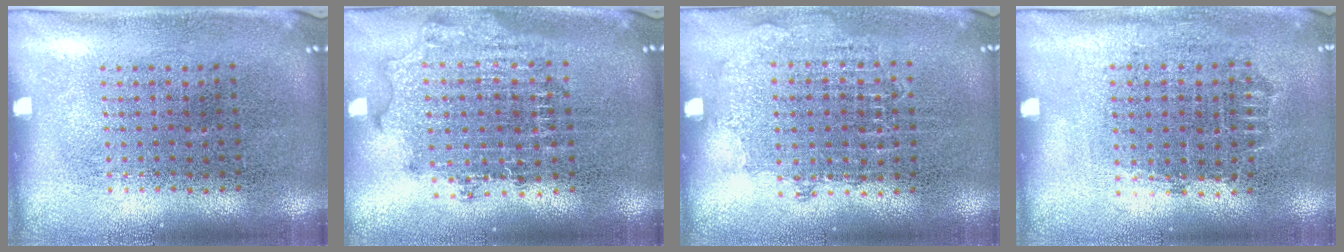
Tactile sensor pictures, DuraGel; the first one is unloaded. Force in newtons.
{"total": 1.9, "press": 1.5, "slide": 1.1}
{"total": 0.7, "press": 0.7, "slide": 0.2}
{"total": 0.8, "press": 0.8, "slide": 0.3}